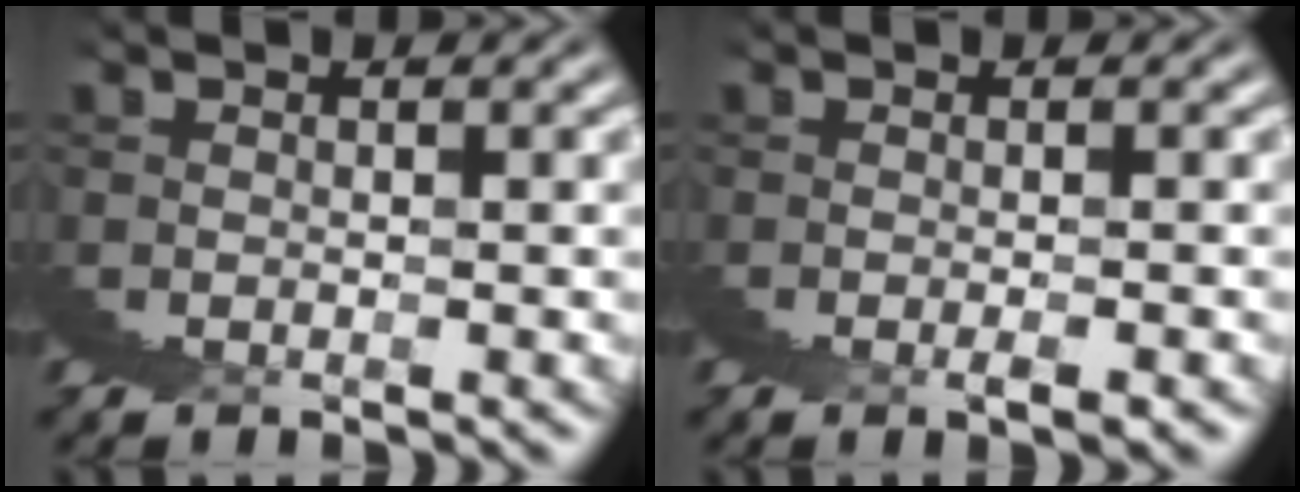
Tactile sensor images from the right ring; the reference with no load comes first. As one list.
[{"total": 1.5, "force": [0.5, -1.4, -0.1], "torque": [0.018, 0.012, 0.006]}]